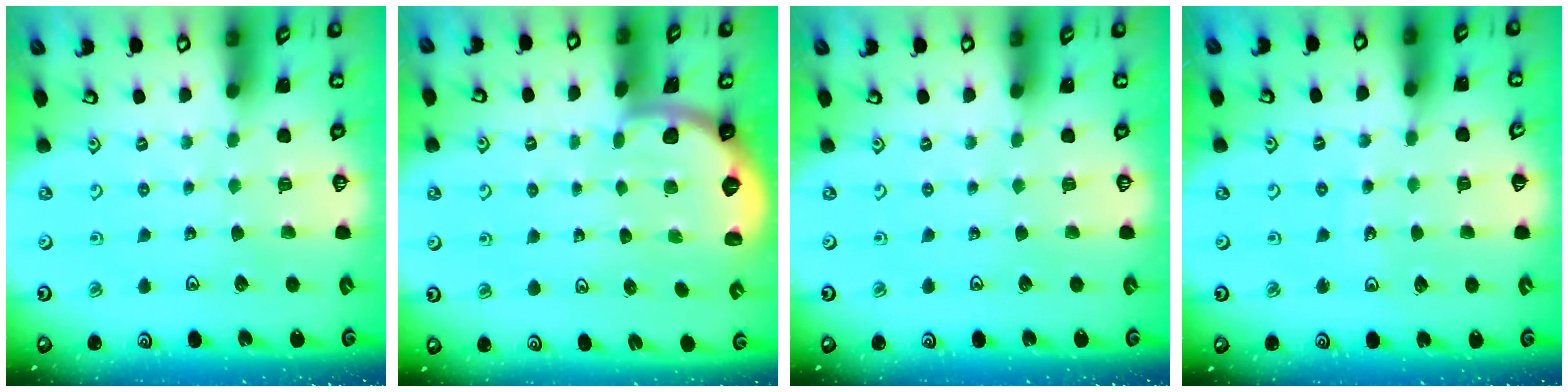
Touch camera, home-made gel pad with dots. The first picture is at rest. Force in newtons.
{"total": 1.6, "press": 1.6, "slide": 0.1}
{"total": 0.0}
{"total": 5.1, "press": 5.1, "slide": 0.5}